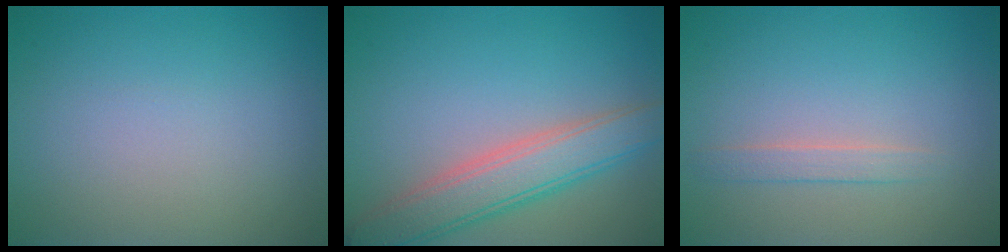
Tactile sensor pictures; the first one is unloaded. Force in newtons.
{"total": 5.2, "press": 5.2, "slide": 0.2}
{"total": 1.3, "press": 1.3, "slide": 0.1}